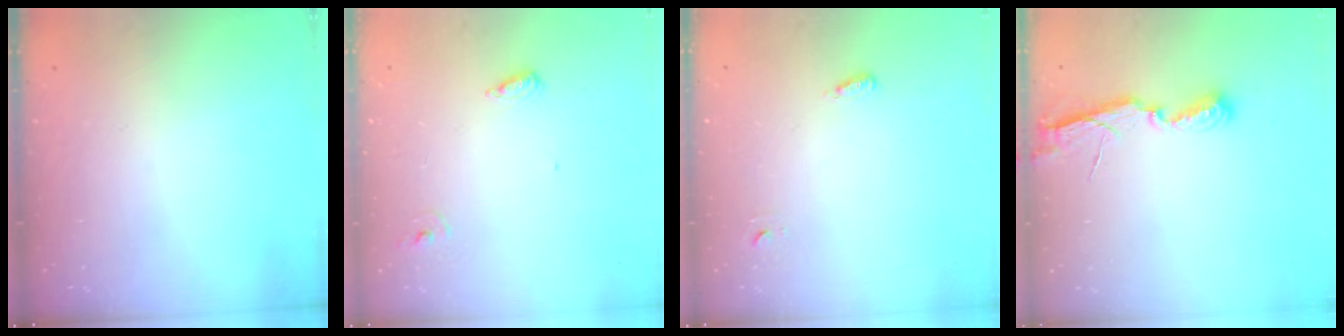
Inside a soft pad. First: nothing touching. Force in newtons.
{"total": 6.0, "press": 5.8, "slide": 1.5}
{"total": 3.2, "press": 2.9, "slide": 1.4}
{"total": 6.9, "press": 6.9, "slide": 0.1}